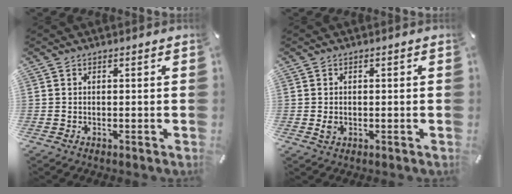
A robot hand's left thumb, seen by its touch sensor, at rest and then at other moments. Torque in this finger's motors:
{"motor_torque": [0.49, 0.75, 0.10, -0.15, 0.12]}